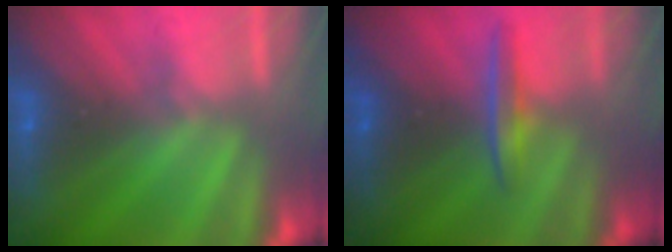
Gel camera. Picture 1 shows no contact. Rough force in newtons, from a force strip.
{"total": 1.5}